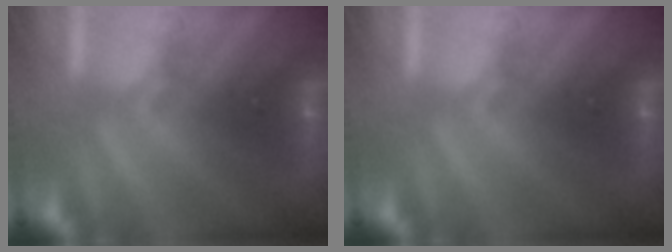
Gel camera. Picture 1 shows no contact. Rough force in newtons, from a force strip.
{"total": 0.0}